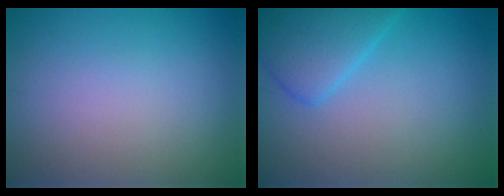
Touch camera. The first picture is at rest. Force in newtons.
{"total": 4.0, "press": 4.0, "slide": 0.3}